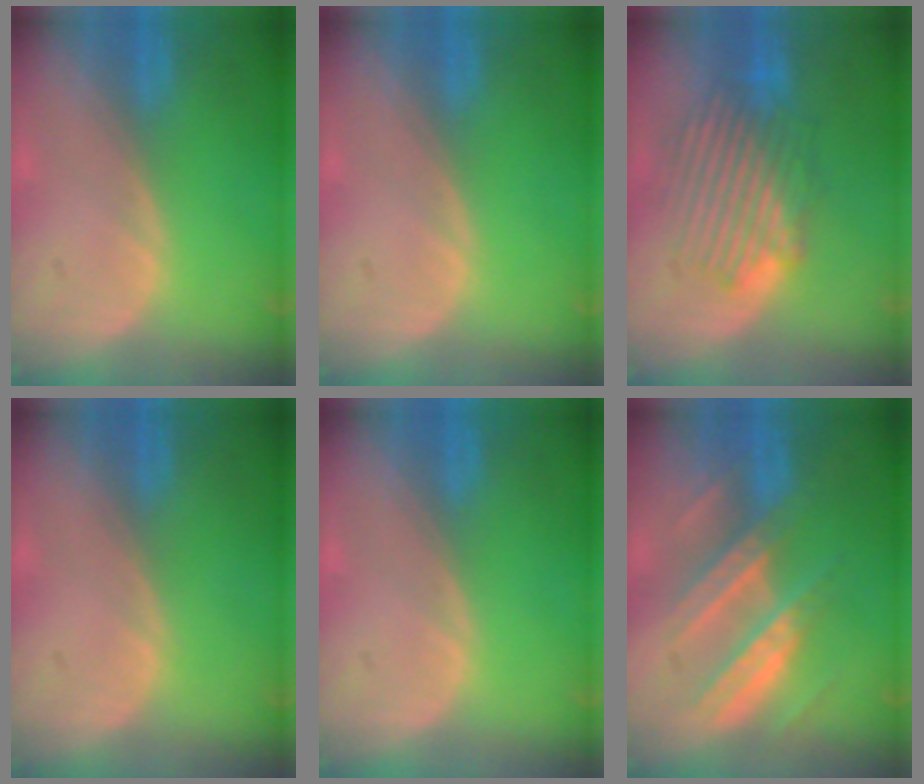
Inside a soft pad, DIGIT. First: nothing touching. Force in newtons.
{"total": 0.0}
{"total": 8.5, "press": 8.1, "slide": 2.6}
{"total": 0.0}
{"total": 0.0}
{"total": 8.1, "press": 8.1, "slide": 0.4}